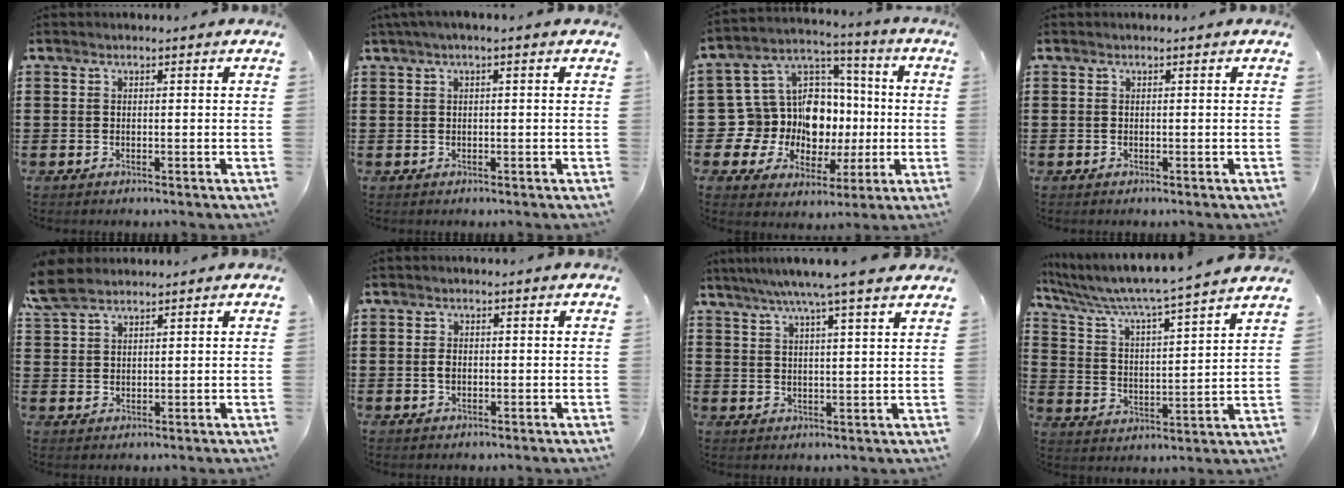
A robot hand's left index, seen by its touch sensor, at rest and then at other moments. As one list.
[{"total": 1.2, "force": [0.1, 0.0, 1.2], "torque": [-0.018, -0.004, 0.002]}, {"total": 13.2, "force": [-0.4, 12.2, 5.0], "torque": [-0.130, -0.018, 0.006]}, {"total": 0.0}, {"total": 5.3, "force": [4.1, 2.3, 2.5], "torque": [-0.062, 0.004, 0.080]}, {"total": 1.6, "force": [-0.1, 0.9, 1.3], "torque": [-0.027, 0.004, -0.002]}, {"total": 6.0, "force": [4.8, -0.7, 3.6], "torque": [-0.083, -0.015, 0.080]}, {"total": 5.8, "force": [5.2, -0.6, 2.4], "torque": [-0.071, -0.044, 0.079]}]